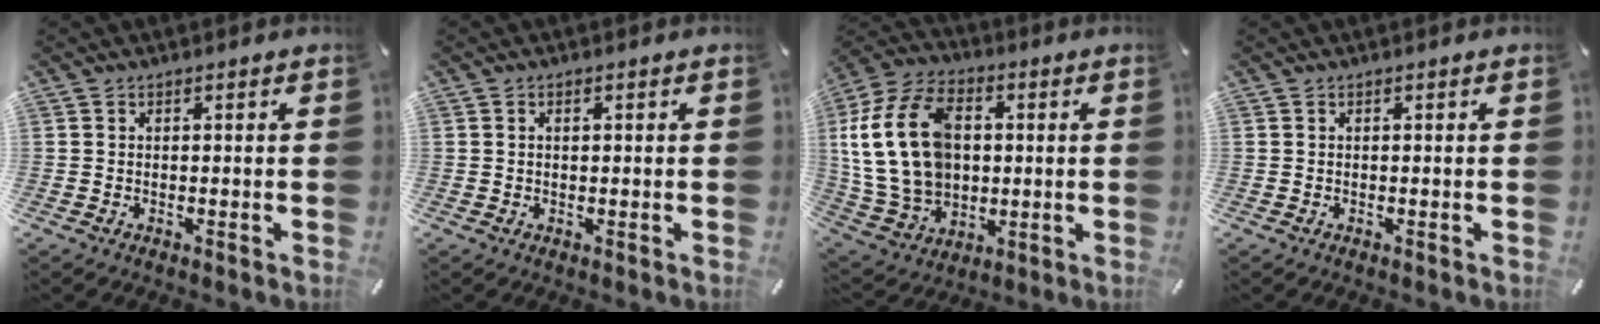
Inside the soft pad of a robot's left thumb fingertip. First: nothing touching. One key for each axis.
{"total": 0.9, "fx": 0.2, "fy": 0.5, "fz": 0.7, "tx": -0.016, "ty": 0.002, "tz": 0.004}
{"total": 19.8, "fx": 2.6, "fy": 15.0, "fz": 12.7, "tx": -0.281, "ty": -0.005, "tz": 0.045}
{"total": 0.0}